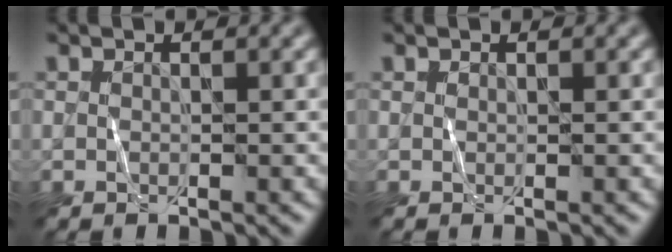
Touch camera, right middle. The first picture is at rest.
{"total": 0.0}